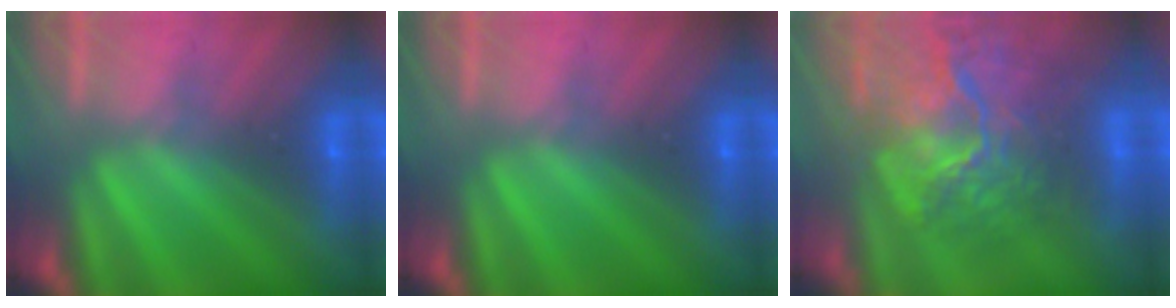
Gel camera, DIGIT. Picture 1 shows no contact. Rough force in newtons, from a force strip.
{"total": 0.0}
{"total": 11.3}